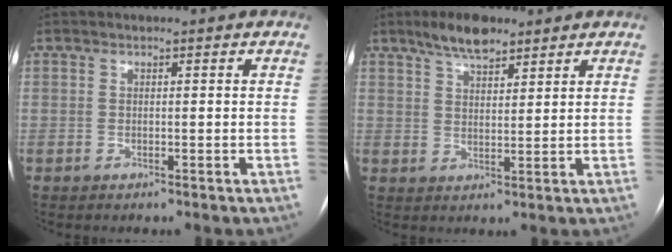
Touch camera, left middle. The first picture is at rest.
{"total": 6.1, "force": [4.7, 2.0, 3.4], "torque": [-0.065, 0.008, 0.084]}